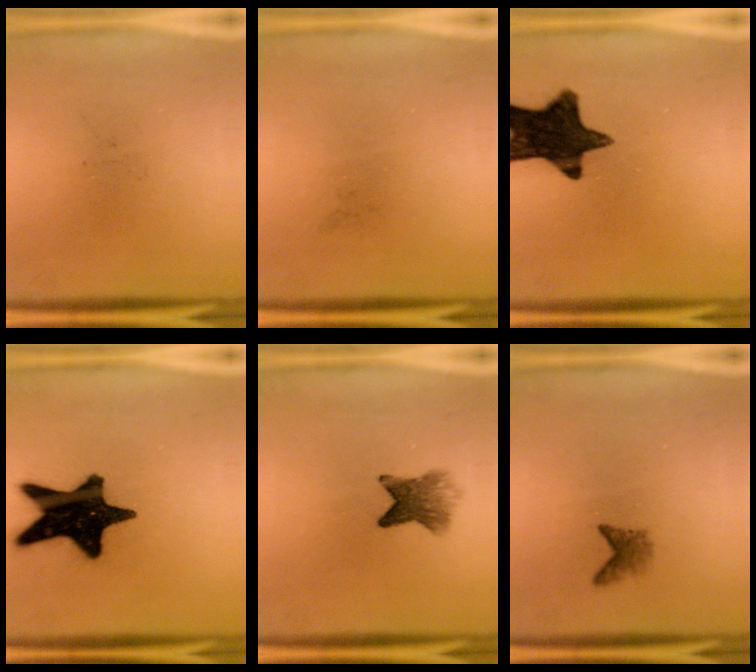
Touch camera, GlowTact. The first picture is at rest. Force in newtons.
{"total": 0.0}
{"total": 15.2}
{"total": 19.1}
{"total": 4.8}
{"total": 1.8}